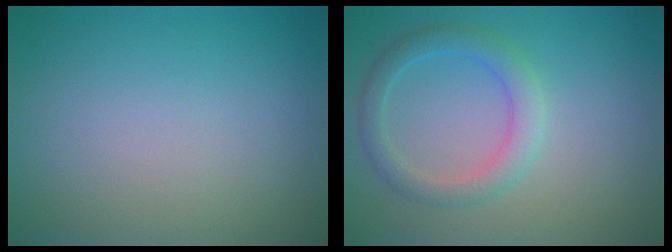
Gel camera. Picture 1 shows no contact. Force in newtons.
{"total": 2.8, "press": 2.8, "slide": 0.1}